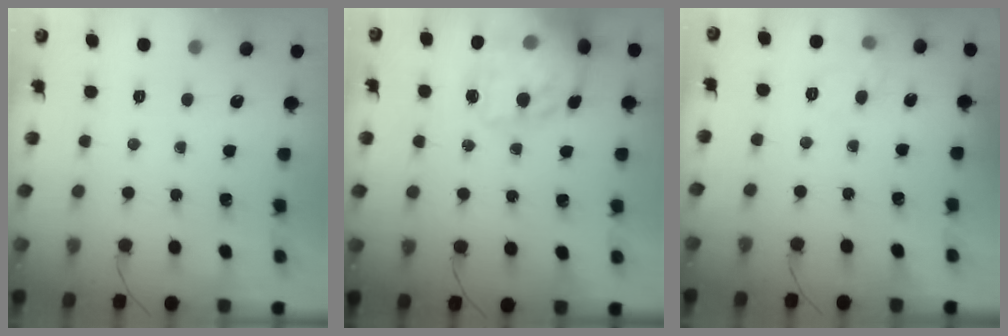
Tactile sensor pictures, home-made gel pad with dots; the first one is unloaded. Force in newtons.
{"total": 23.4, "press": 23.1, "slide": 3.5}
{"total": 7.7, "press": 7.6, "slide": 0.9}